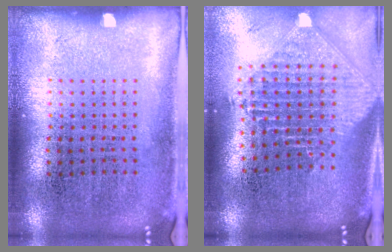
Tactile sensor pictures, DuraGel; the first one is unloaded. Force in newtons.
{"total": 2.4, "press": 1.9, "slide": 1.5}